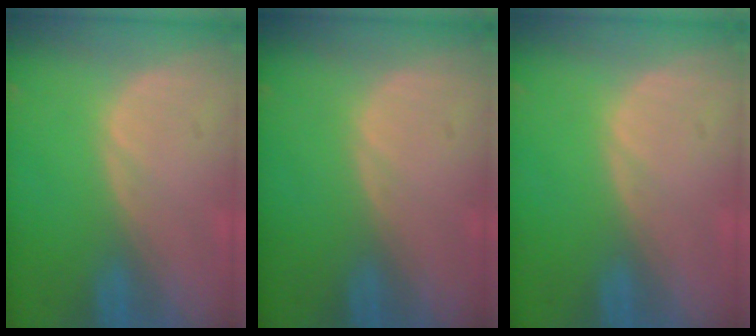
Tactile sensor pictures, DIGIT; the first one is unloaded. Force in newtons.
{"total": 0.0}
{"total": 0.0}